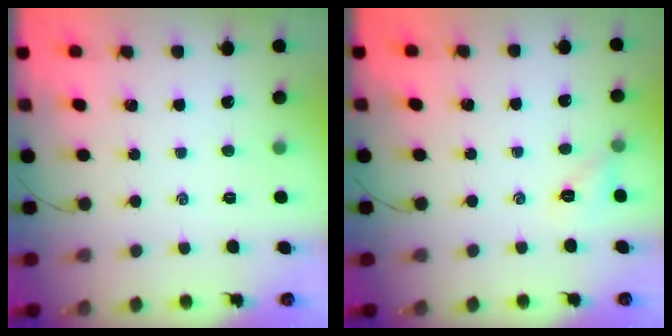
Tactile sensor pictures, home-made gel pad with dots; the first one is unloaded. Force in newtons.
{"total": 4.8, "press": 4.8, "slide": 0.2}